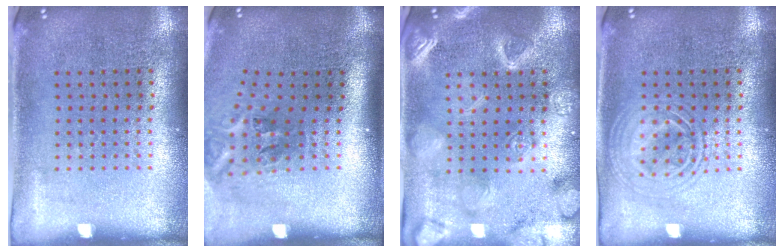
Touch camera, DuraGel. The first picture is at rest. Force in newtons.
{"total": 2.3, "press": 1.3, "slide": 1.9}
{"total": 3.1, "press": 3.1, "slide": 0.6}
{"total": 2.6, "press": 2.6, "slide": 0.3}